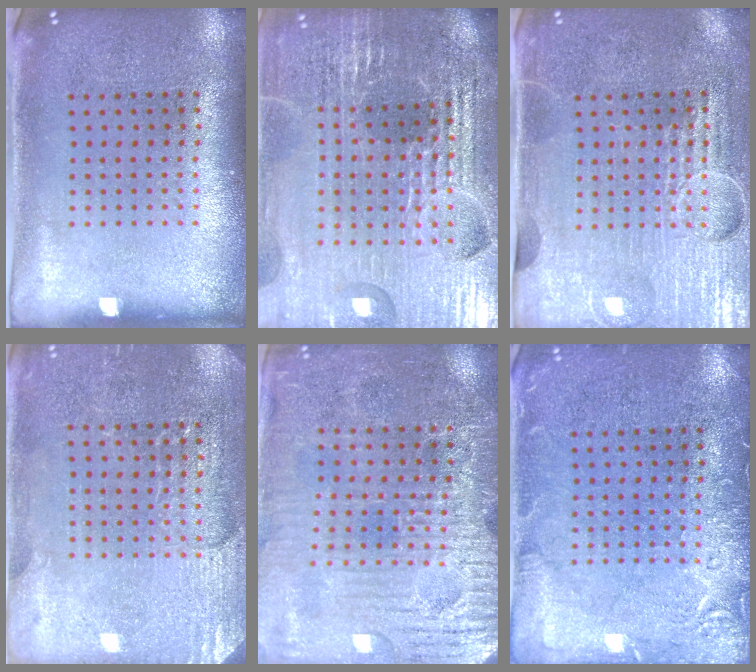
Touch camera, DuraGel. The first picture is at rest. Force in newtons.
{"total": 5.4, "press": 4.9, "slide": 2.1}
{"total": 4.3, "press": 4.1, "slide": 1.4}
{"total": 2.9, "press": 2.8, "slide": 0.6}
{"total": 3.5, "press": 3.4, "slide": 0.8}
{"total": 2.9, "press": 2.9, "slide": 0.4}